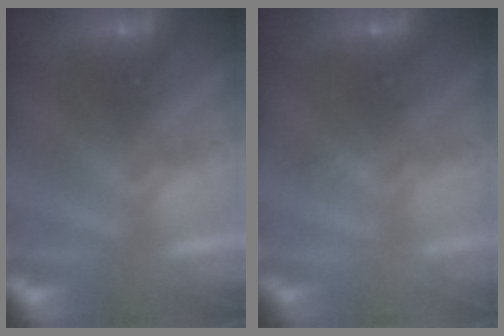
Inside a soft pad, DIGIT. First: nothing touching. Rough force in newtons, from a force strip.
{"total": 2.3}